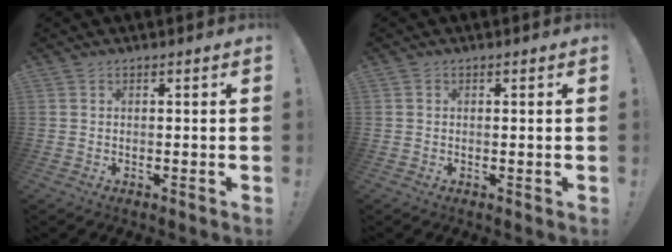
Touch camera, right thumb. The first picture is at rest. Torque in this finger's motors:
{"motor_torque": [-0.20, 0.36, 0.10, -0.20, -0.04]}